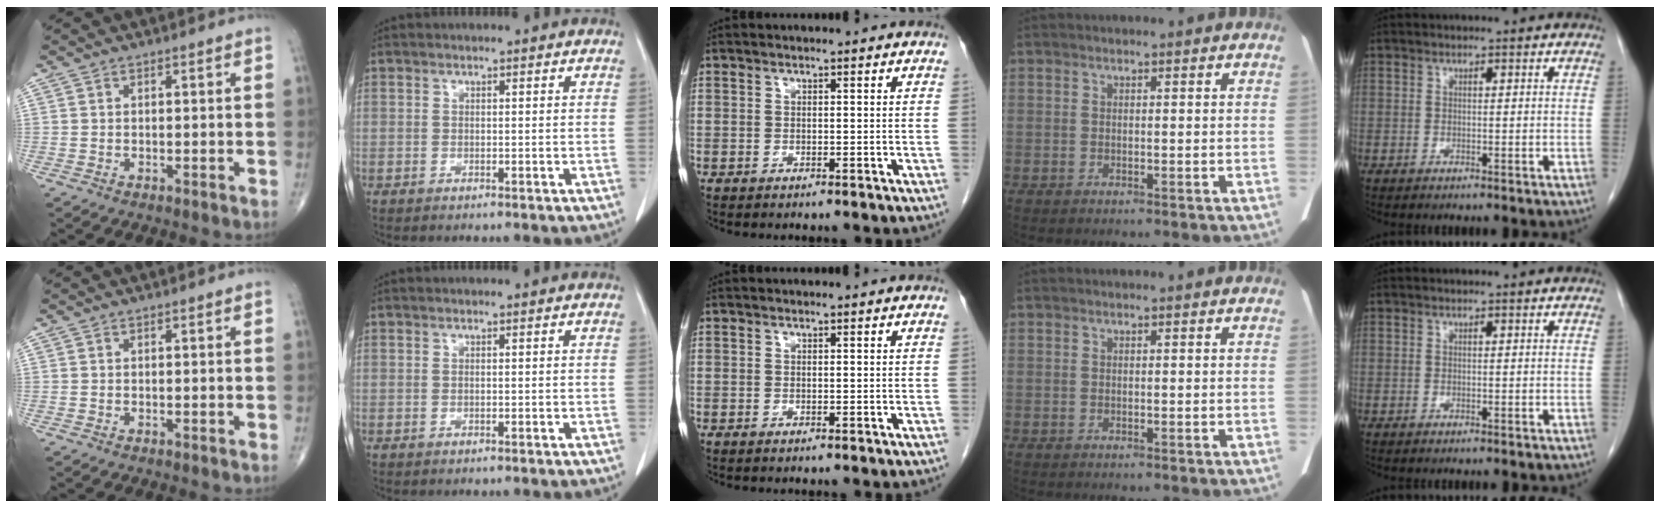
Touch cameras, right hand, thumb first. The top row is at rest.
{}